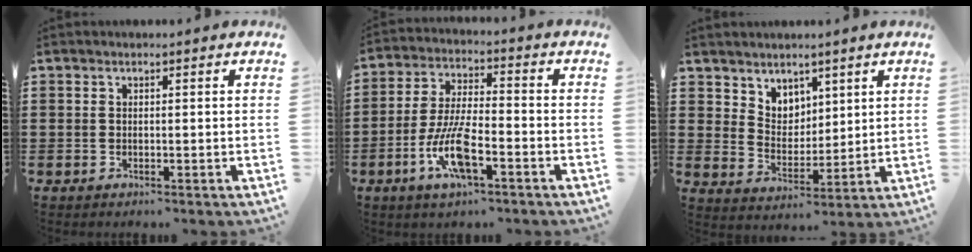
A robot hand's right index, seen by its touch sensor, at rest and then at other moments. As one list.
[{"total": 9.6, "force": [-4.0, 3.1, 8.2], "torque": [-0.177, -0.004, -0.074]}, {"total": 5.1, "force": [3.9, 3.3, 0.1], "torque": [-0.025, -0.006, 0.074]}]